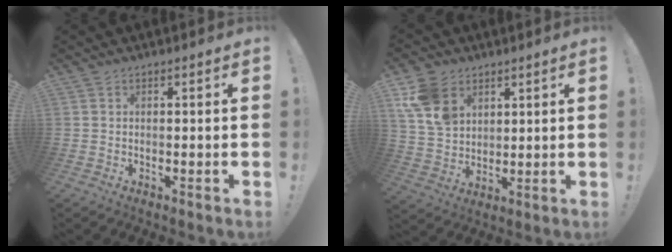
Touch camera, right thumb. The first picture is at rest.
{"total": 12.7, "force": [6.6, 9.1, 6.0], "torque": [-0.113, -0.025, 0.135]}